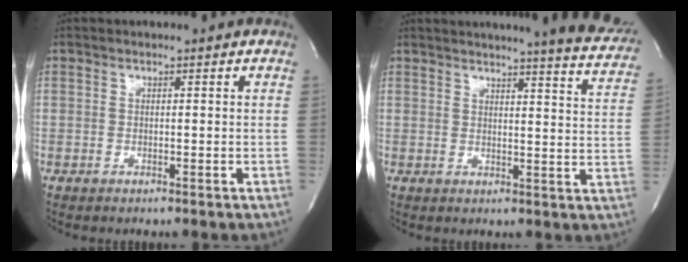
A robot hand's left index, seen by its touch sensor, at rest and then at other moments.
{"total": 13.7, "force": [12.9, 0.4, 4.9], "torque": [-0.054, -0.071, 0.126]}